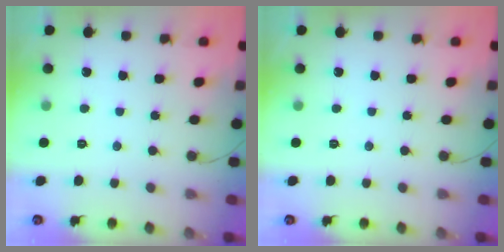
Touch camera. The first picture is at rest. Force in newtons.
{"total": 0.0}